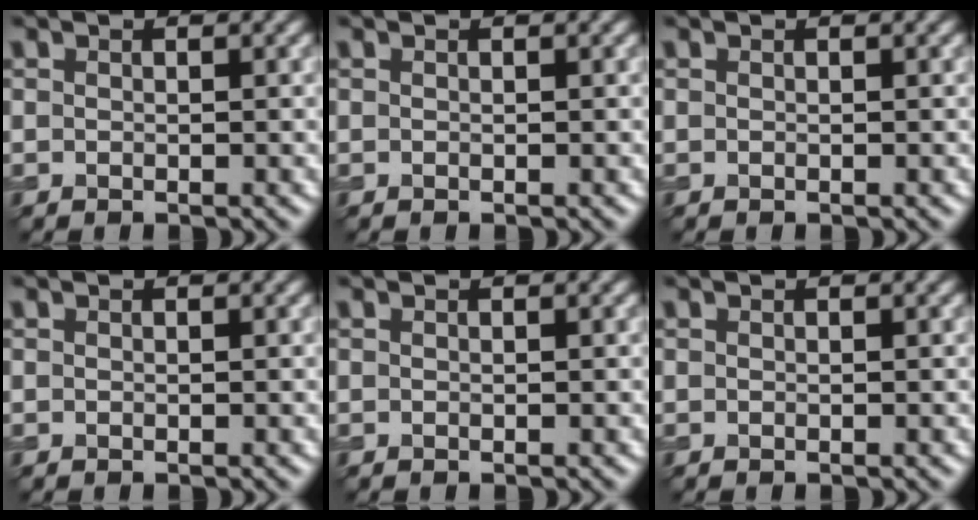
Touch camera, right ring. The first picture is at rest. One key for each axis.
{"total": 0.0}
{"total": 0.0}
{"total": 0.0}
{"total": 0.0}
{"total": 0.0}